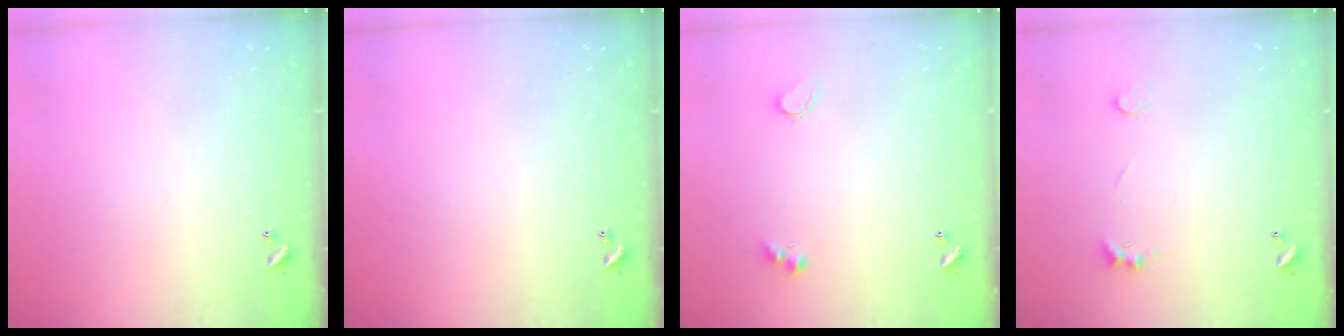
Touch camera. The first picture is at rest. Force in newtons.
{"total": 0.0}
{"total": 2.8, "press": 2.6, "slide": 0.9}
{"total": 1.8, "press": 1.7, "slide": 0.4}